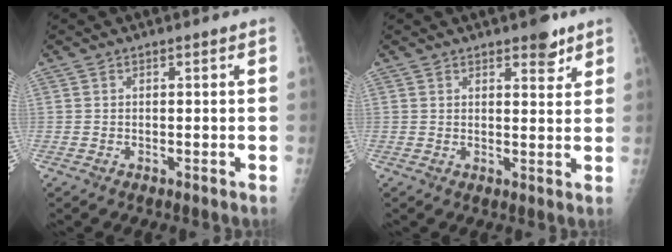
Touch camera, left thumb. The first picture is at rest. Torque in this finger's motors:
{"motor_torque": [3.15, 1.86, 0.35, -0.34, 0.13]}